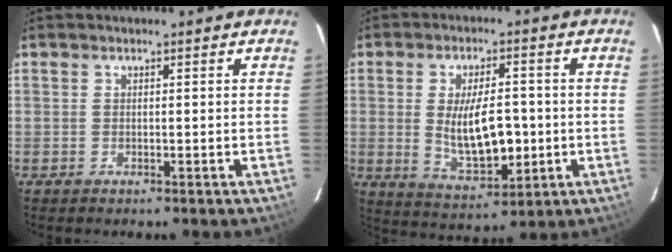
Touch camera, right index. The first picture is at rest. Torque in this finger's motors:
{"motor_torque": [0.46, -0.16, 0.32, 0.15]}